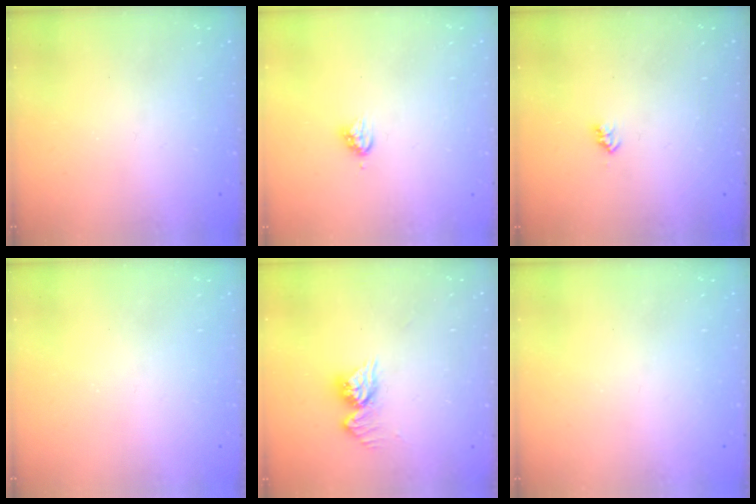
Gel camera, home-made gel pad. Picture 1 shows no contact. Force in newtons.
{"total": 4.2, "press": 4.1, "slide": 0.5}
{"total": 2.6, "press": 2.5, "slide": 0.4}
{"total": 0.0}
{"total": 9.7, "press": 9.7, "slide": 0.9}
{"total": 0.0}